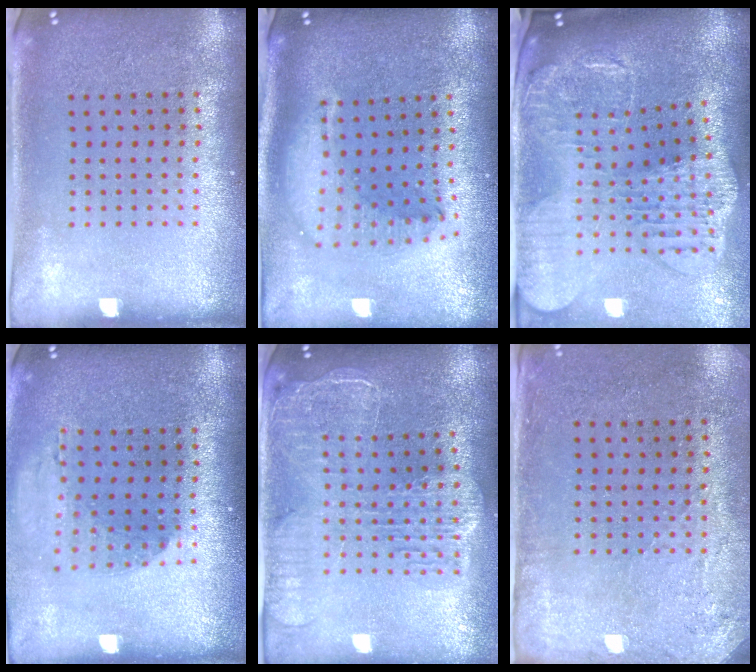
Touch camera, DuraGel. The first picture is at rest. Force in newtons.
{"total": 2.2, "press": 1.7, "slide": 1.4}
{"total": 3.3, "press": 2.6, "slide": 2.0}
{"total": 1.2, "press": 1.2, "slide": 0.2}
{"total": 2.5, "press": 2.2, "slide": 1.3}
{"total": 2.9, "press": 2.3, "slide": 1.6}